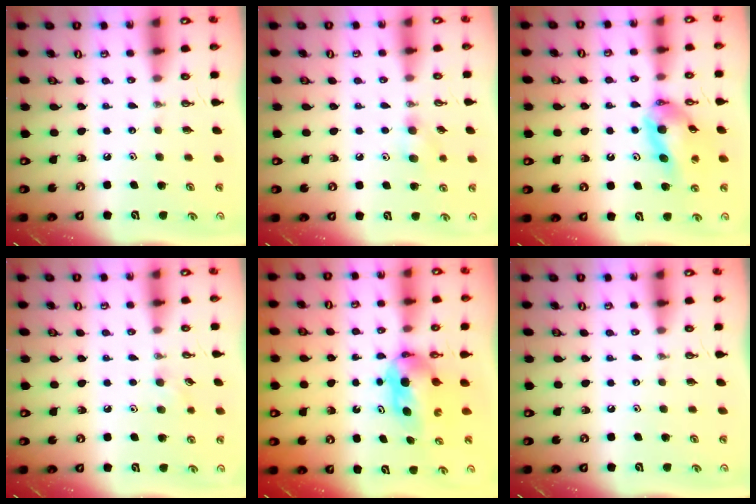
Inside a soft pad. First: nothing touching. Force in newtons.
{"total": 6.5, "press": 6.4, "slide": 1.0}
{"total": 12.2, "press": 12.1, "slide": 1.8}
{"total": 5.8, "press": 5.6, "slide": 1.4}
{"total": 5.7, "press": 5.1, "slide": 2.6}
{"total": 0.0}